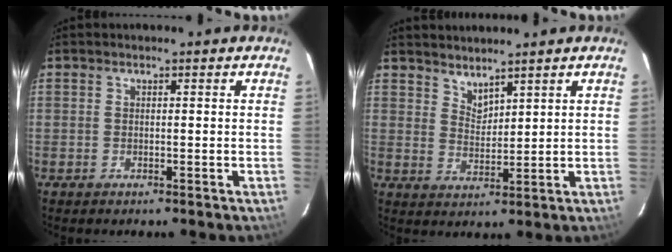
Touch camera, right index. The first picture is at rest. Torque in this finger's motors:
{"motor_torque": [-0.01, 0.19, 0.01, 0.00]}